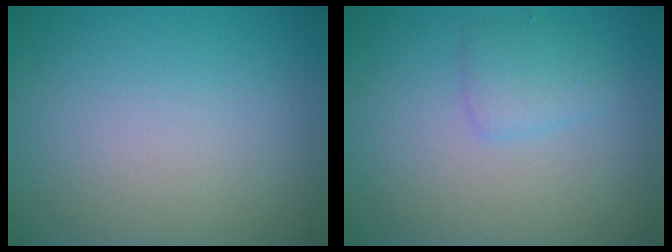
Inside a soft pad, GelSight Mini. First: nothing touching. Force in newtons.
{"total": 1.8, "press": 1.8, "slide": 0.0}